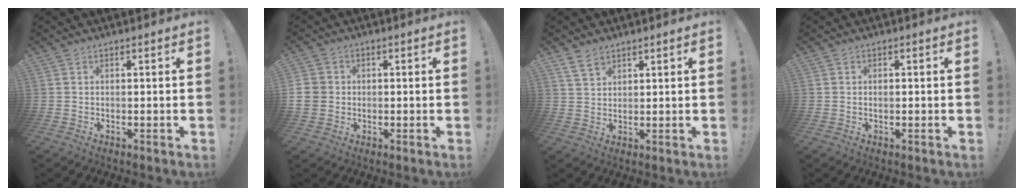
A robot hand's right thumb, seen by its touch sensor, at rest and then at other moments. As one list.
[{"total": 5.2, "force": [-0.1, 4.7, 2.0], "torque": [-0.038, 0.004, -0.002]}, {"total": 4.8, "force": [3.6, 2.5, 2.0], "torque": [-0.040, -0.013, 0.069]}, {"total": 0.6, "force": [0.0, 0.3, 0.6], "torque": [-0.012, 0.002, 0.001]}]